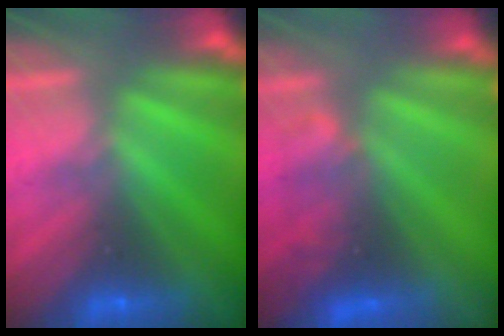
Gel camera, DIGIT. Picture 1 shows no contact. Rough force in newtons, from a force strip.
{"total": 4.8}